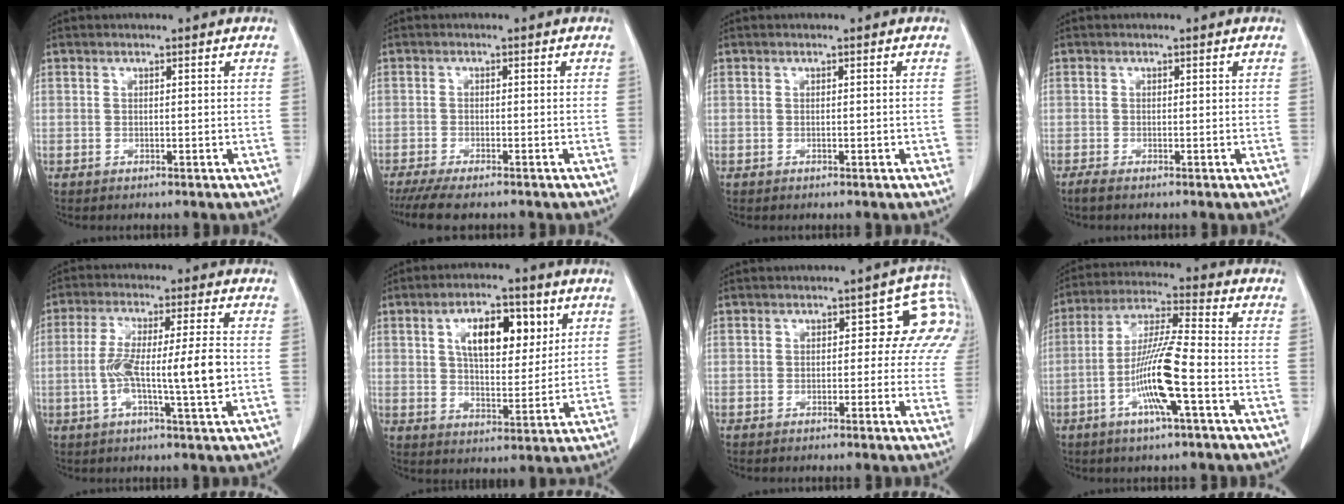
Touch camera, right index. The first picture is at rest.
{"total": 6.8, "force": [-5.6, 1.4, 3.5], "torque": [-0.051, -0.013, -0.089]}
{"total": 0.9, "force": [-0.2, 0.4, 0.8], "torque": [-0.012, 0.001, -0.003]}
{"total": 1.3, "force": [-0.9, 0.2, 0.8], "torque": [-0.020, -0.004, -0.019]}
{"total": 10.8, "force": [-1.5, 0.5, 10.7], "torque": [-0.193, 0.008, -0.029]}
{"total": 10.6, "force": [4.0, 4.9, 8.5], "torque": [-0.136, 0.015, 0.068]}
{"total": 6.3, "force": [1.6, 3.9, 4.7], "torque": [-0.040, 0.023, 0.004]}
{"total": 11.6, "force": [-3.9, 0.2, 10.9], "torque": [-0.215, -0.001, -0.077]}